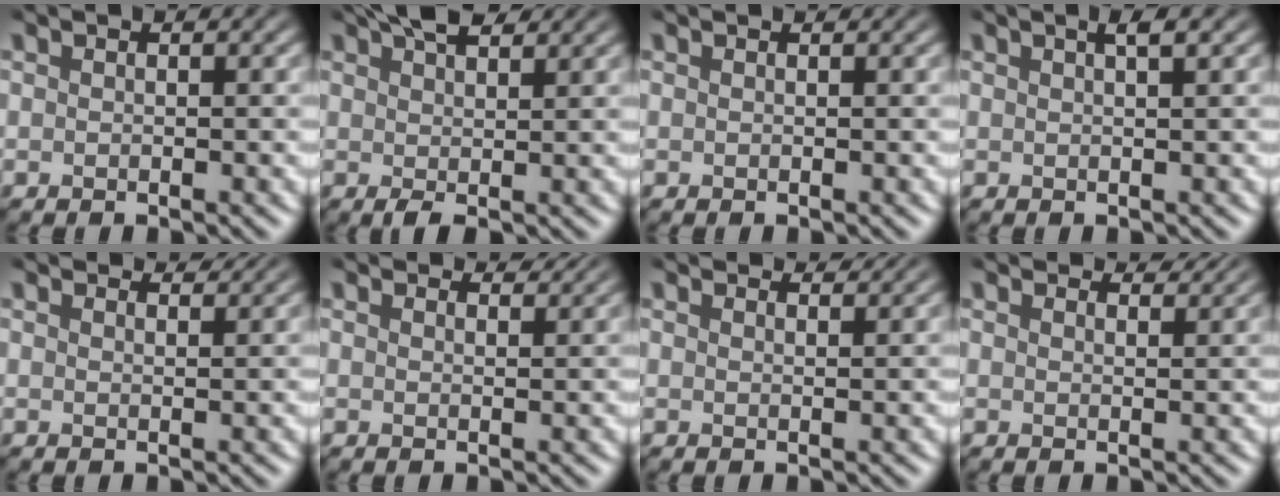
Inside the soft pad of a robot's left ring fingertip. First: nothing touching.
{"total": 4.0, "force": [2.4, 1.3, 3.0], "torque": [-0.052, 0.006, 0.041]}
{"total": 0.5, "force": [0.5, 0.1, 0.0], "torque": [0.001, 0.000, 0.006]}
{"total": 1.7, "force": [0.9, 0.4, 1.4], "torque": [-0.017, 0.004, 0.009]}
{"total": 3.4, "force": [3.3, 0.3, 0.9], "torque": [-0.017, 0.004, 0.038]}
{"total": 2.8, "force": [2.8, 0.2, 0.6], "torque": [-0.017, 0.001, 0.032]}
{"total": 3.4, "force": [3.3, 0.3, 0.8], "torque": [-0.016, 0.004, 0.038]}
{"total": 3.4, "force": [3.3, 0.3, 0.8], "torque": [-0.017, 0.002, 0.039]}